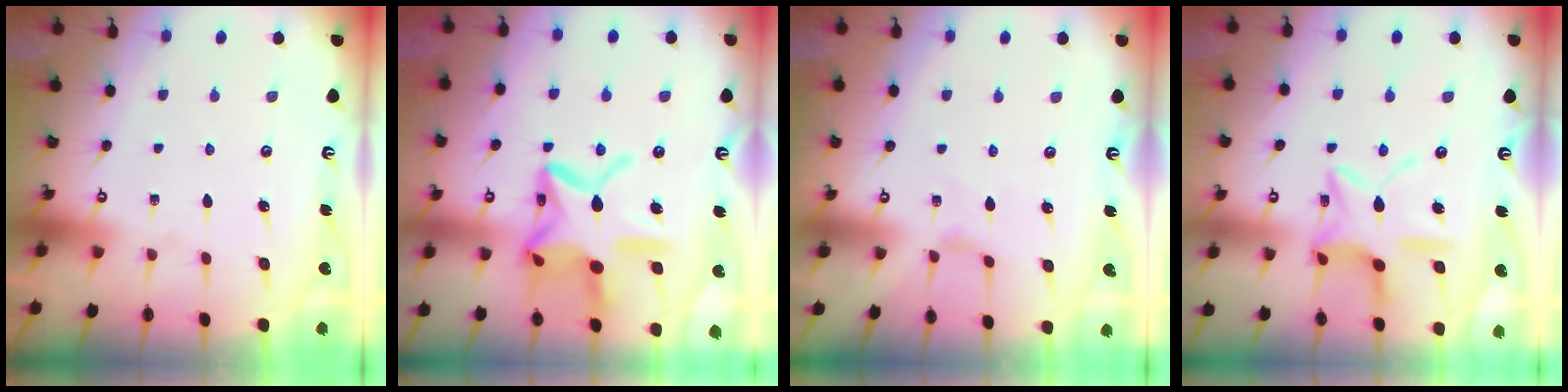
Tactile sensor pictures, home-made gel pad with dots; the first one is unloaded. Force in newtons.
{"total": 19.8, "press": 19.7, "slide": 1.5}
{"total": 0.0}
{"total": 13.7, "press": 13.6, "slide": 1.1}